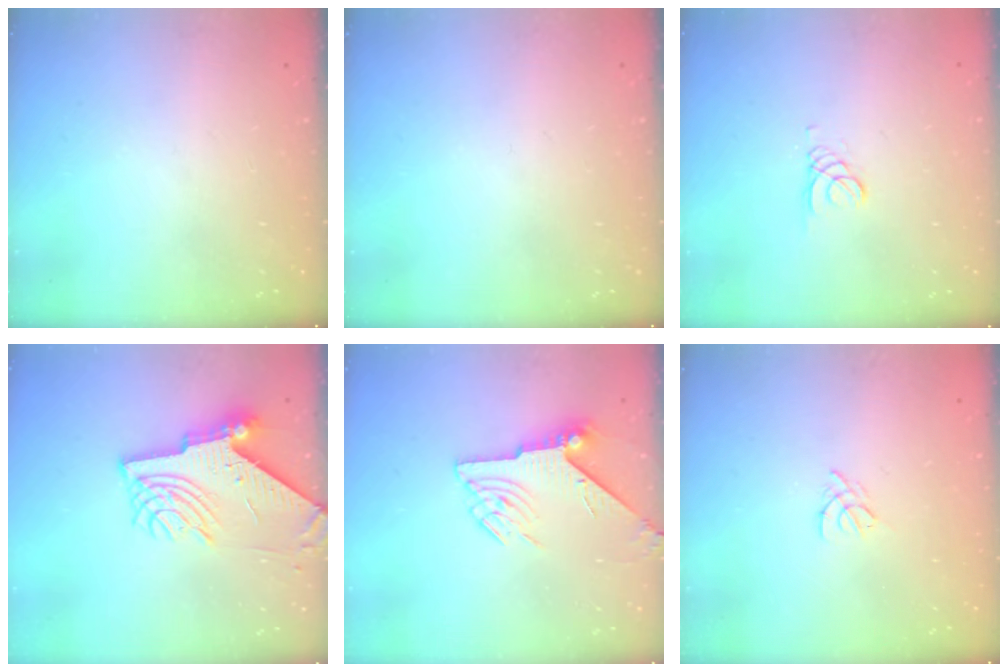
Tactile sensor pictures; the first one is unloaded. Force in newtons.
{"total": 0.0}
{"total": 1.5, "press": 1.5, "slide": 0.1}
{"total": 9.7, "press": 9.7, "slide": 1.0}
{"total": 7.0, "press": 7.0, "slide": 0.7}
{"total": 2.5, "press": 2.4, "slide": 0.6}